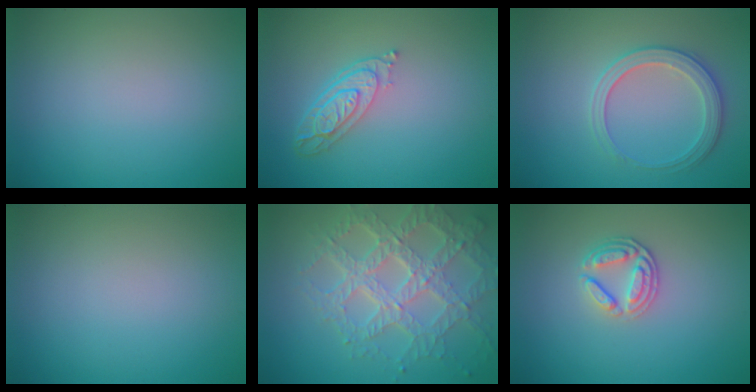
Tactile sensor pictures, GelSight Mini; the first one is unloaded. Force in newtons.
{"total": 3.8, "press": 2.9, "slide": 2.5}
{"total": 3.0, "press": 2.9, "slide": 0.2}
{"total": 0.0}
{"total": 7.0, "press": 5.0, "slide": 4.9}
{"total": 2.7, "press": 2.4, "slide": 1.2}